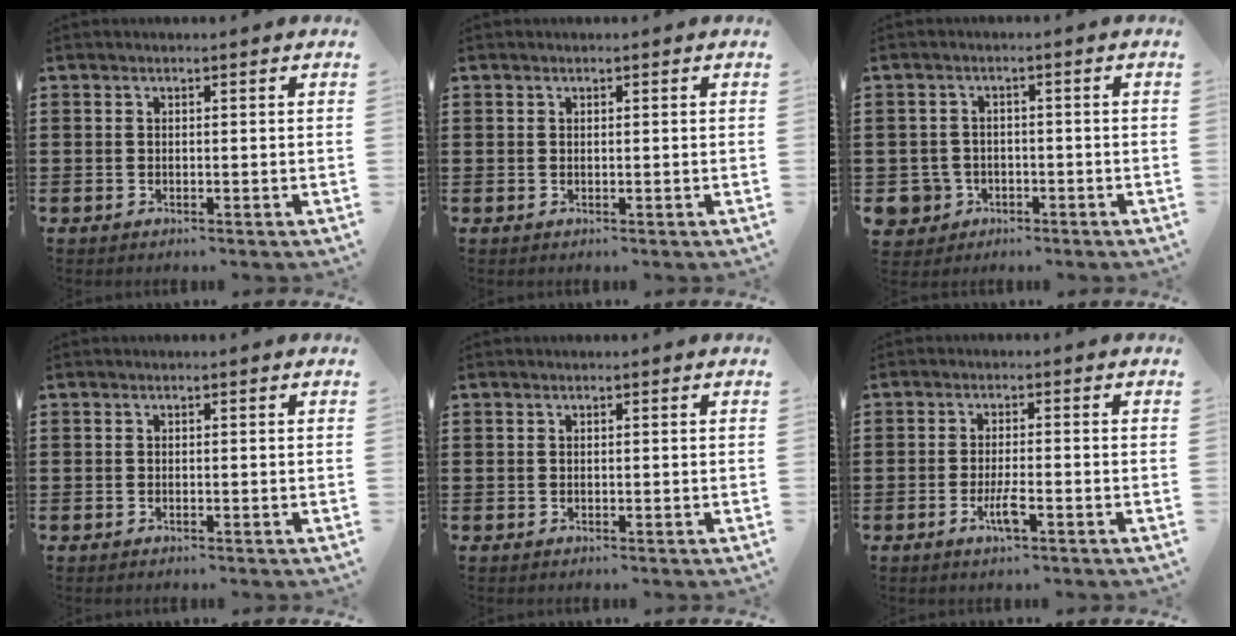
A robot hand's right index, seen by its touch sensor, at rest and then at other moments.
{"total": 0.0}
{"total": 3.8, "force": [-2.1, 3.2, 0.6], "torque": [-0.041, -0.001, -0.047]}
{"total": 0.0}
{"total": 0.0}
{"total": 3.7, "force": [-1.7, 0.5, 3.2], "torque": [-0.074, -0.009, -0.035]}